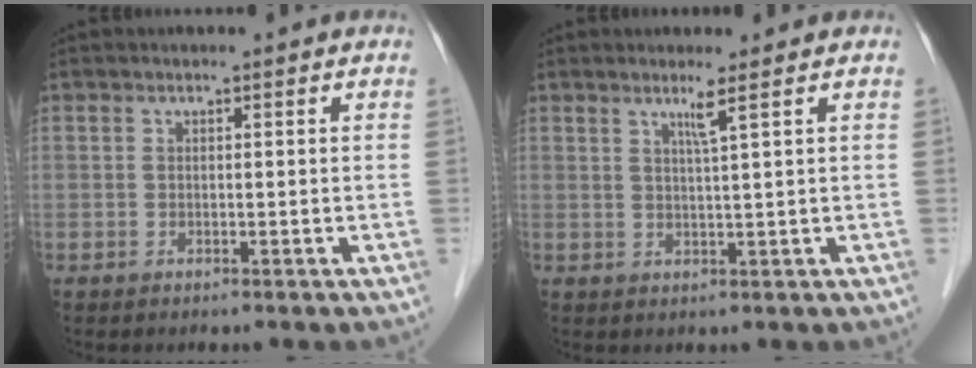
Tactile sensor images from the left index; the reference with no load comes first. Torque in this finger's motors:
{"motor_torque": [0.08, -0.06, 0.16, 0.04]}